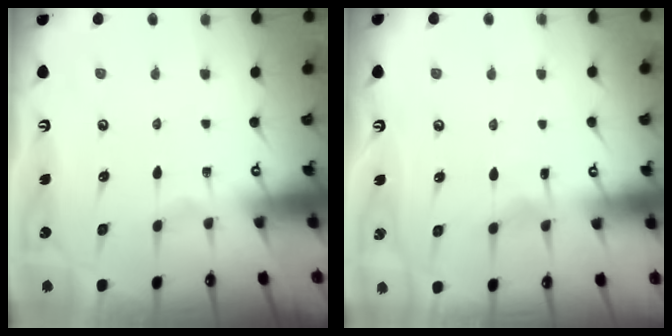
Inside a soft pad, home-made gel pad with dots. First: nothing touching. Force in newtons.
{"total": 3.6, "press": 3.6, "slide": 0.5}